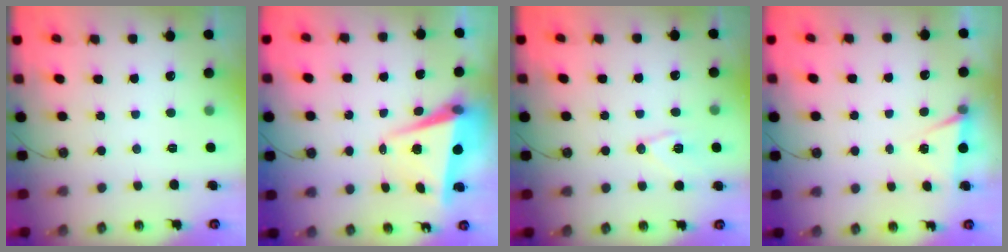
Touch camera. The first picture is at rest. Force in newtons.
{"total": 6.6, "press": 6.4, "slide": 1.3}
{"total": 9.9, "press": 9.8, "slide": 1.1}
{"total": 4.8, "press": 1.7, "slide": 4.5}